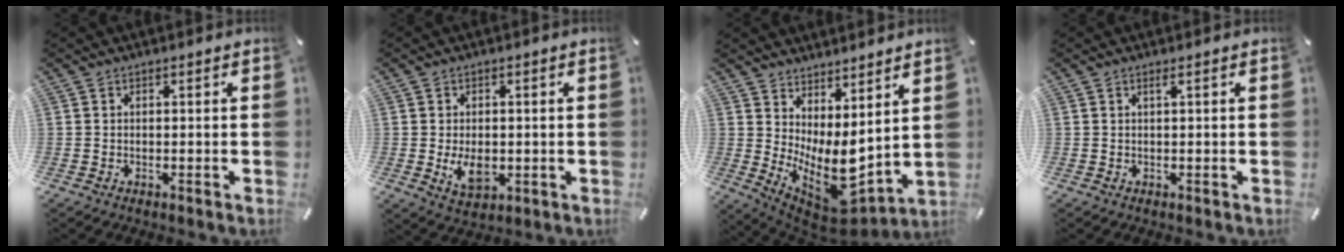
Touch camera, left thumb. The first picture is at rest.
{"total": 6.2, "force": [-0.7, 4.1, 4.5], "torque": [-0.088, -0.010, -0.014]}
{"total": 10.3, "force": [1.3, 6.0, 8.3], "torque": [-0.131, -0.060, 0.037]}
{"total": 1.0, "force": [0.4, 0.0, 1.0], "torque": [-0.019, -0.001, 0.006]}